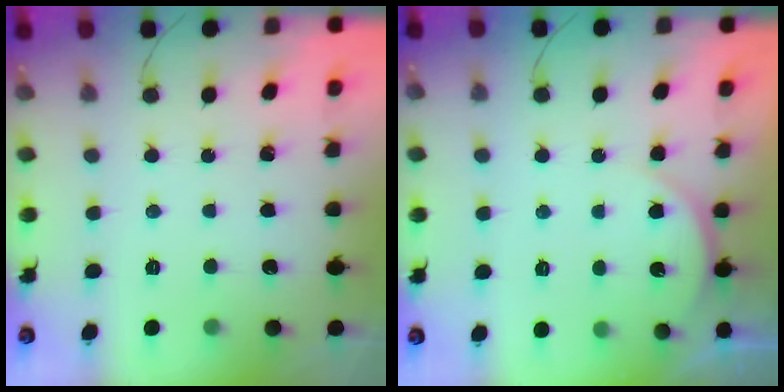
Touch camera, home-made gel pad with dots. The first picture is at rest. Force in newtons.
{"total": 4.0, "press": 4.0, "slide": 0.5}